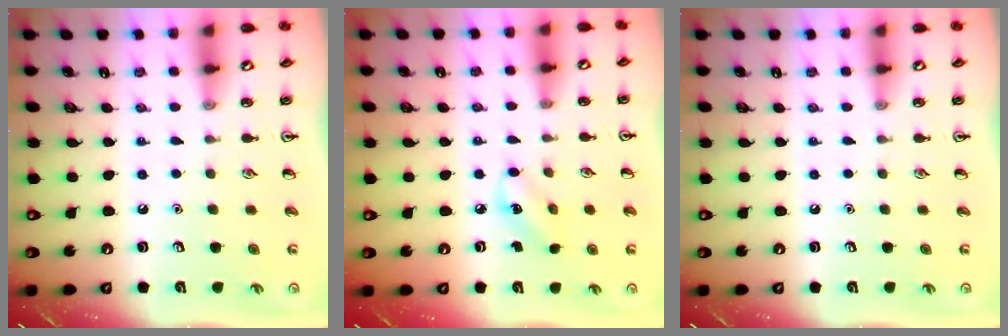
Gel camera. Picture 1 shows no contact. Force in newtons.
{"total": 3.7, "press": 3.6, "slide": 1.0}
{"total": 0.0}